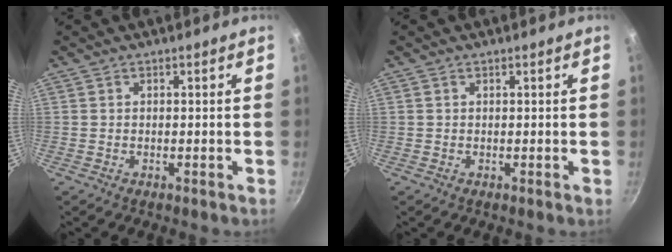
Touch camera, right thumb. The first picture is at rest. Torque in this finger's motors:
{"motor_torque": [-0.33, -0.02, -0.31, 0.10, 0.00]}